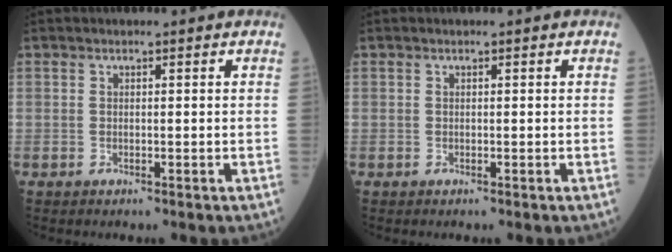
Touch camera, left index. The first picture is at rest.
{"total": 0.0}